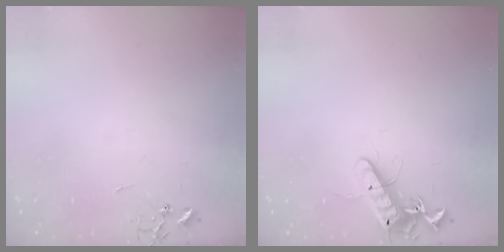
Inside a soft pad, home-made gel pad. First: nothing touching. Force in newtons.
{"total": 12.8, "press": 12.8, "slide": 0.6}